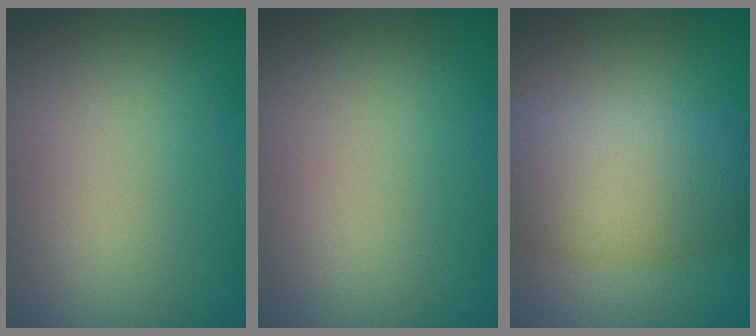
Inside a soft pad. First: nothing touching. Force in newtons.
{"total": 0.0}
{"total": 7.9, "press": 7.9, "slide": 0.4}